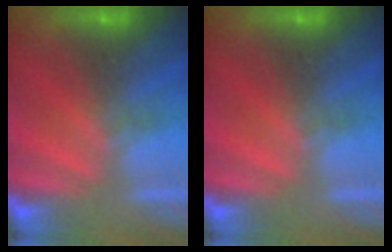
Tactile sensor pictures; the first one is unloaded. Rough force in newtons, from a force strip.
{"total": 0.0}